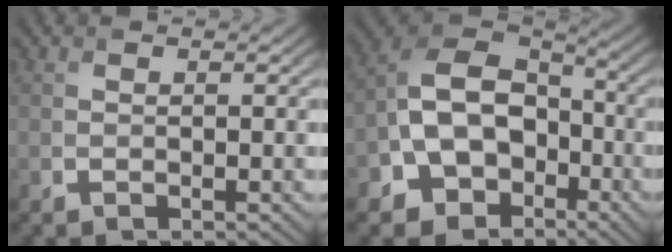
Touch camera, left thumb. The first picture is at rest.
{"total": 13.3, "force": [-4.4, 9.6, 8.0], "torque": [-0.168, -0.013, -0.089]}